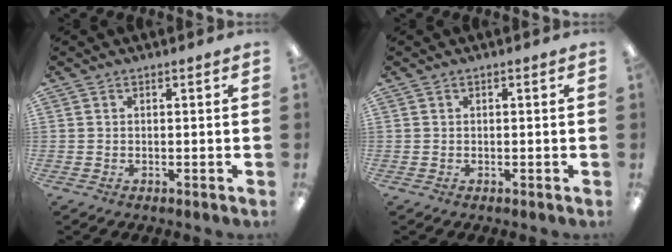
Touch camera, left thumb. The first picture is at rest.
{"total": 0.0}